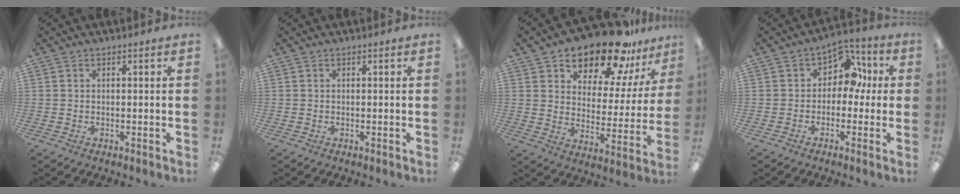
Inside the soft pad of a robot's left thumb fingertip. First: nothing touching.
{"total": 0.0}
{"total": 17.3, "force": [15.1, 6.1, 6.1], "torque": [-0.104, -0.118, 0.263]}
{"total": 8.3, "force": [2.1, 6.2, 5.0], "torque": [-0.068, -0.002, 0.033]}